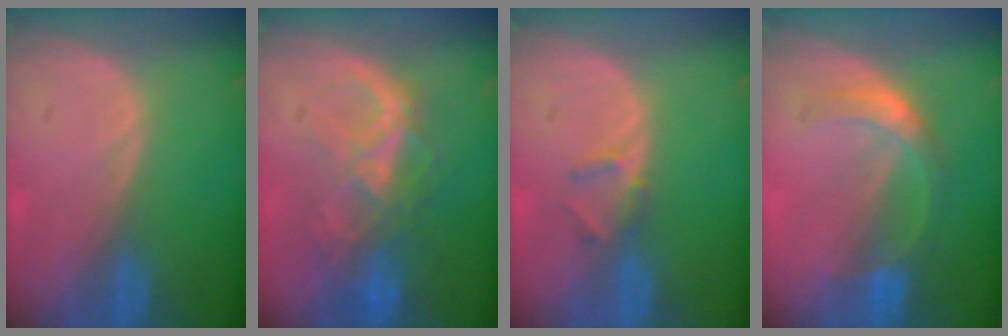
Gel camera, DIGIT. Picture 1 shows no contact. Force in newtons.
{"total": 8.9, "press": 7.7, "slide": 4.5}
{"total": 1.9, "press": 1.7, "slide": 0.9}
{"total": 5.6, "press": 5.1, "slide": 2.4}